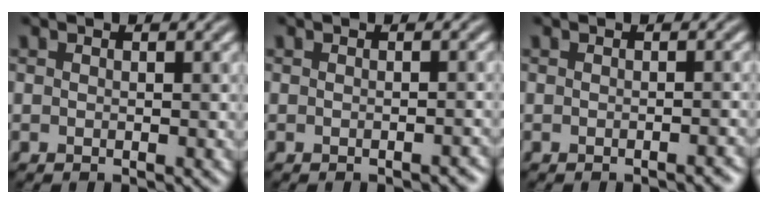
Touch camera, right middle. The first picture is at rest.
{"total": 0.9, "force": [-0.8, 0.2, 0.4], "torque": [-0.003, 0.002, -0.010]}
{"total": 1.2, "force": [-0.8, 0.3, 0.8], "torque": [-0.006, 0.002, -0.013]}